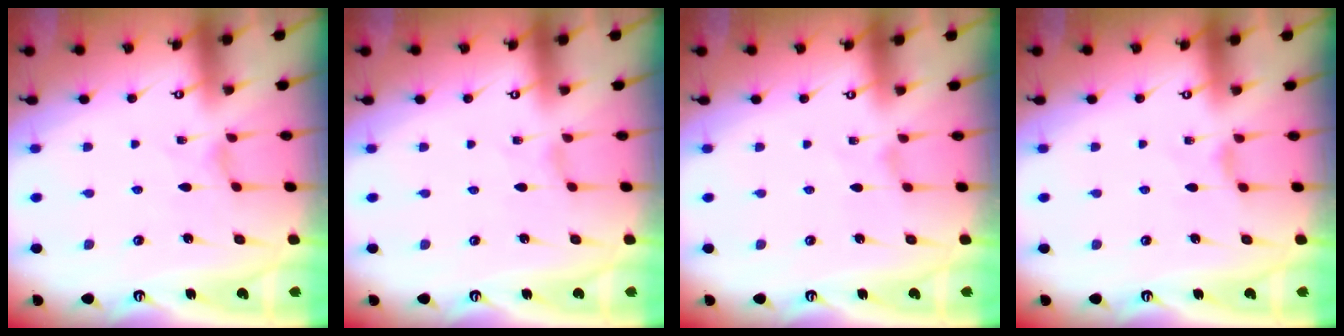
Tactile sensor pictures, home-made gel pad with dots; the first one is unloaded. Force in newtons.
{"total": 0.7, "press": 0.6, "slide": 0.2}
{"total": 0.0}
{"total": 1.8, "press": 1.7, "slide": 0.5}